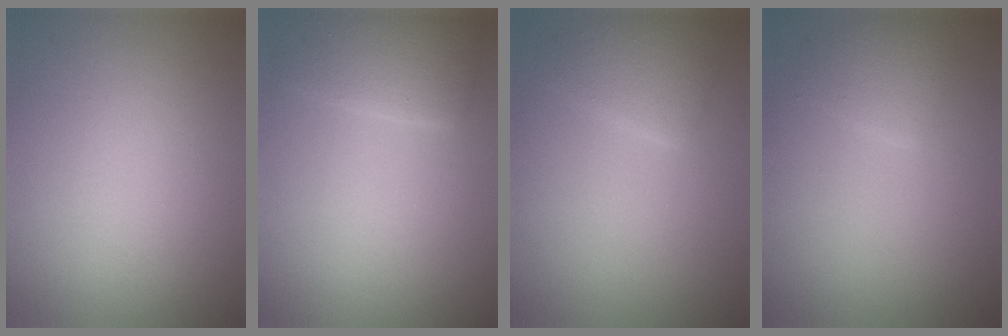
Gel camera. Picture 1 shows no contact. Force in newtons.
{"total": 2.8, "press": 2.8, "slide": 0.2}
{"total": 2.4, "press": 2.4, "slide": 0.1}
{"total": 1.9, "press": 1.9, "slide": 0.1}